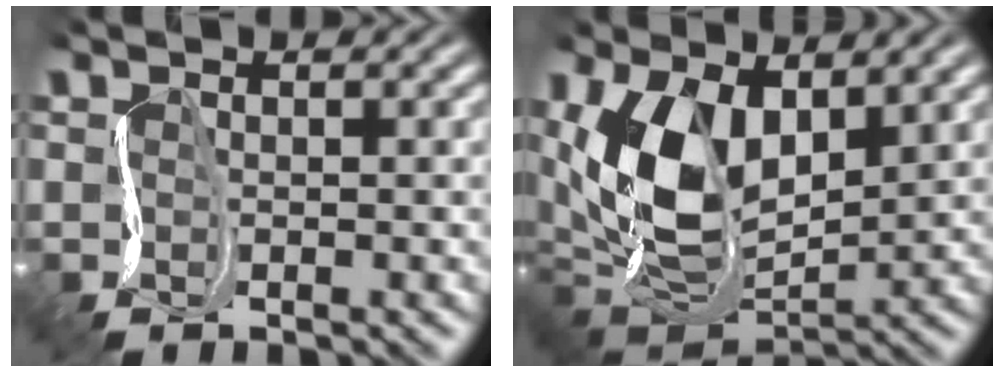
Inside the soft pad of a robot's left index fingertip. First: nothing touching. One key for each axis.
{"total": 8.6, "fx": 1.3, "fy": 5.1, "fz": 6.9, "tx": -0.144, "ty": -0.015, "tz": 0.015}